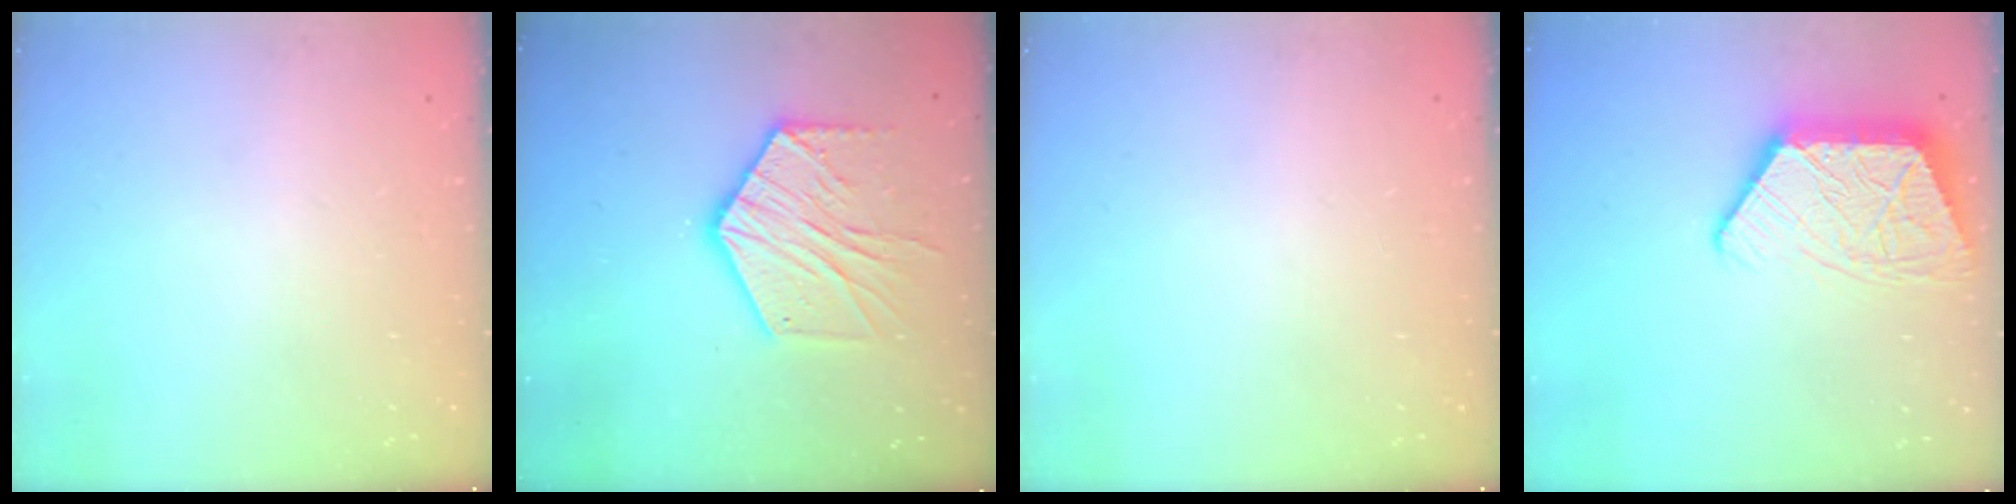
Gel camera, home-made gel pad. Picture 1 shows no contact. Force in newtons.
{"total": 15.1, "press": 15.0, "slide": 0.7}
{"total": 0.0}
{"total": 15.2, "press": 15.1, "slide": 1.2}